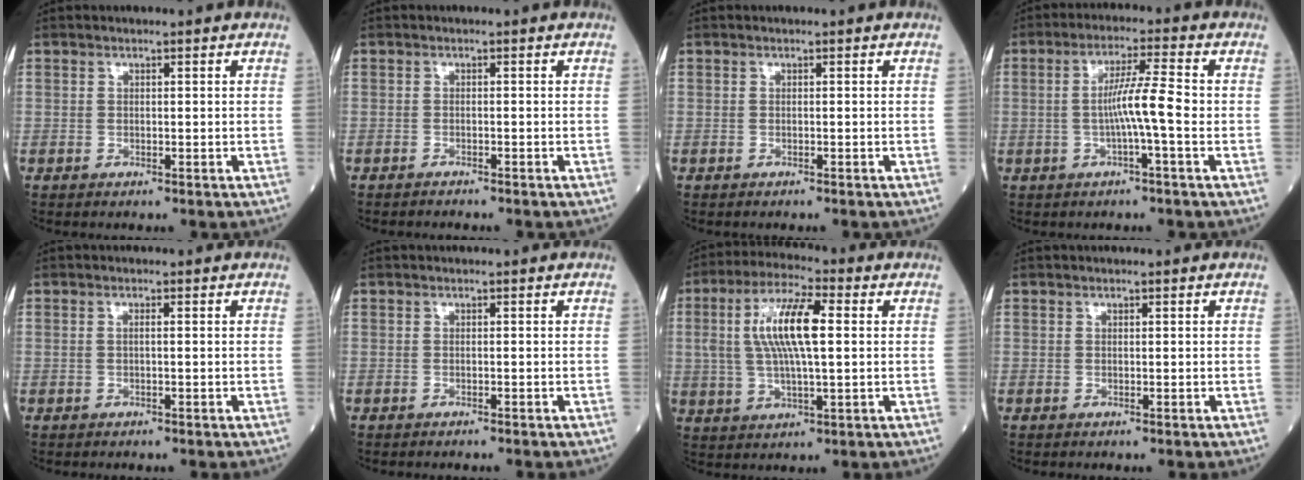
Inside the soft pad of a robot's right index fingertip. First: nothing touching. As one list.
[{"total": 0.8, "force": [-0.8, -0.1, 0.0], "torque": [-0.005, -0.001, -0.010]}, {"total": 0.0}, {"total": 6.1, "force": [-0.8, -0.7, 6.0], "torque": [-0.106, 0.007, -0.015]}, {"total": 0.6, "force": [0.1, 0.0, 0.6], "torque": [-0.013, 0.001, 0.002]}, {"total": 0.7, "force": [-0.7, -0.1, 0.3], "torque": [-0.002, 0.001, -0.009]}, {"total": 11.2, "force": [1.9, 2.6, 10.7], "torque": [-0.219, 0.018, 0.037]}, {"total": 0.0}]